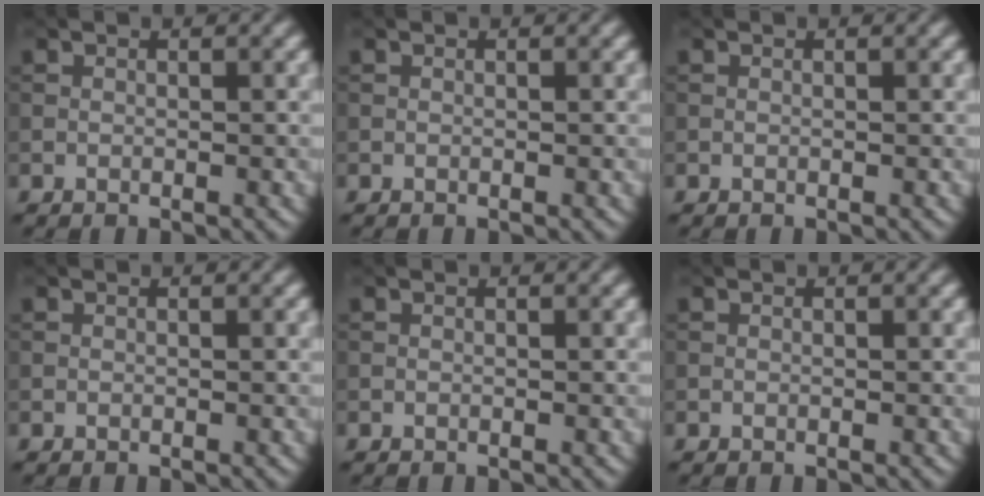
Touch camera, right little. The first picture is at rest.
{"total": 0.0}
{"total": 0.0}
{"total": 0.0}
{"total": 0.0}
{"total": 0.0}